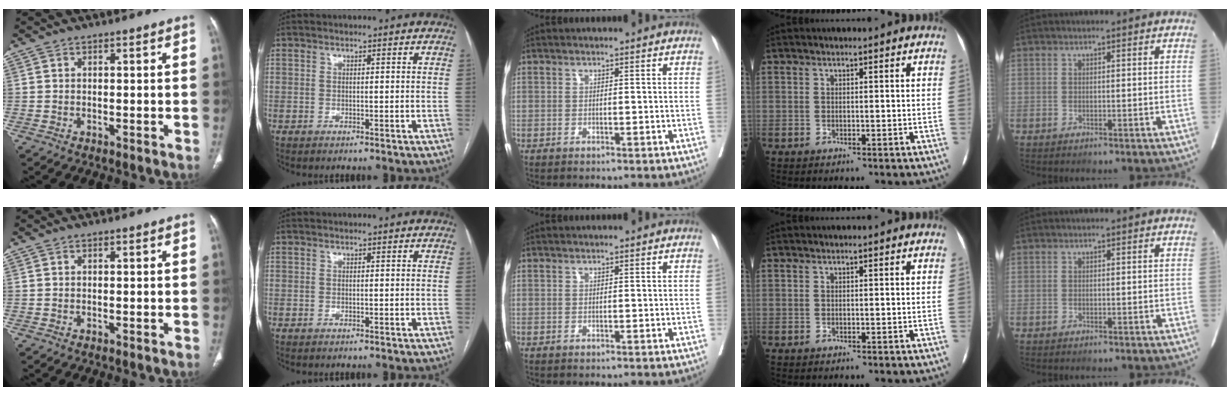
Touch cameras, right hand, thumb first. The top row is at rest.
{}